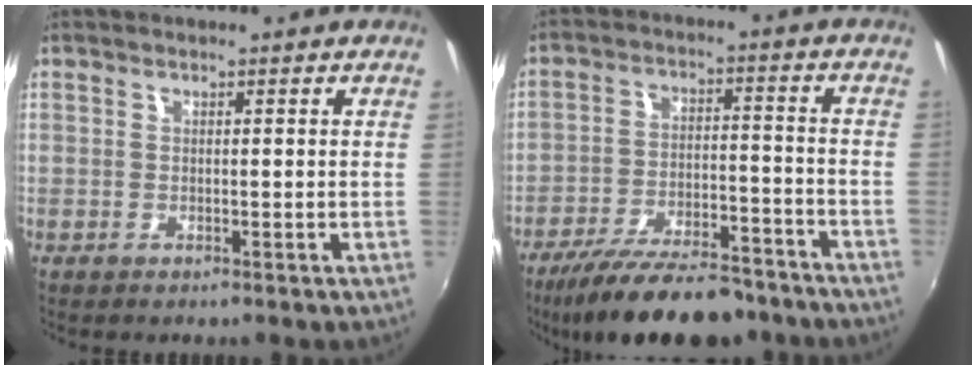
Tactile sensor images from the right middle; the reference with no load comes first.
{"total": 19.1, "force": [-15.7, 5.6, 9.4], "torque": [-0.177, -0.019, -0.231]}